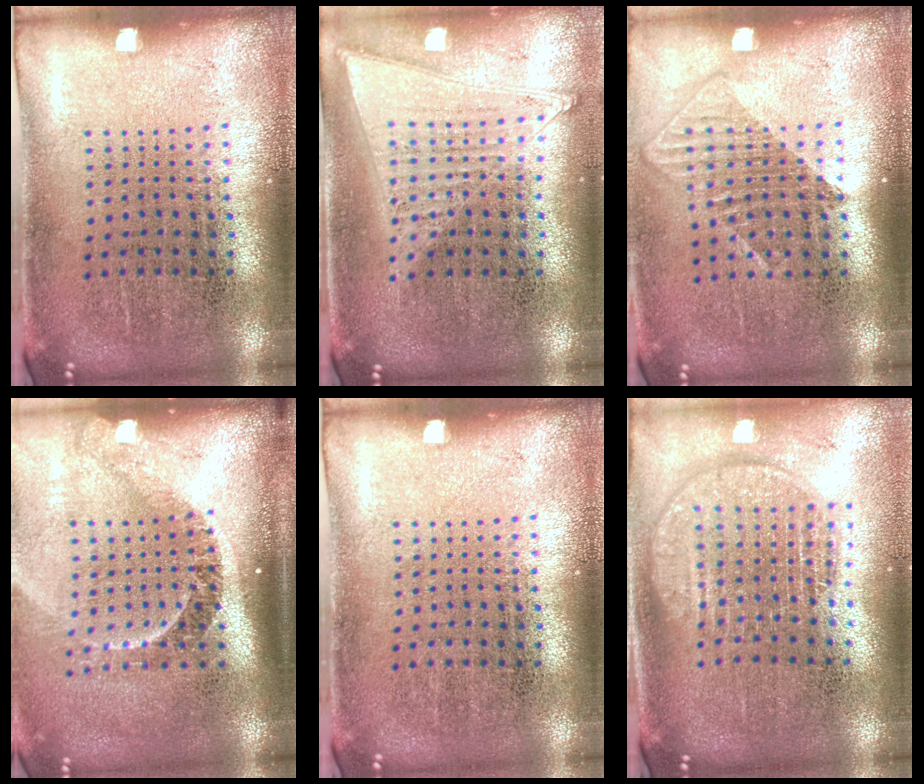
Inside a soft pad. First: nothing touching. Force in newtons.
{"total": 1.1, "press": 1.1, "slide": 0.1}
{"total": 1.3, "press": 1.1, "slide": 0.7}
{"total": 2.3, "press": 1.6, "slide": 1.6}
{"total": 0.0}
{"total": 1.8, "press": 1.6, "slide": 0.9}